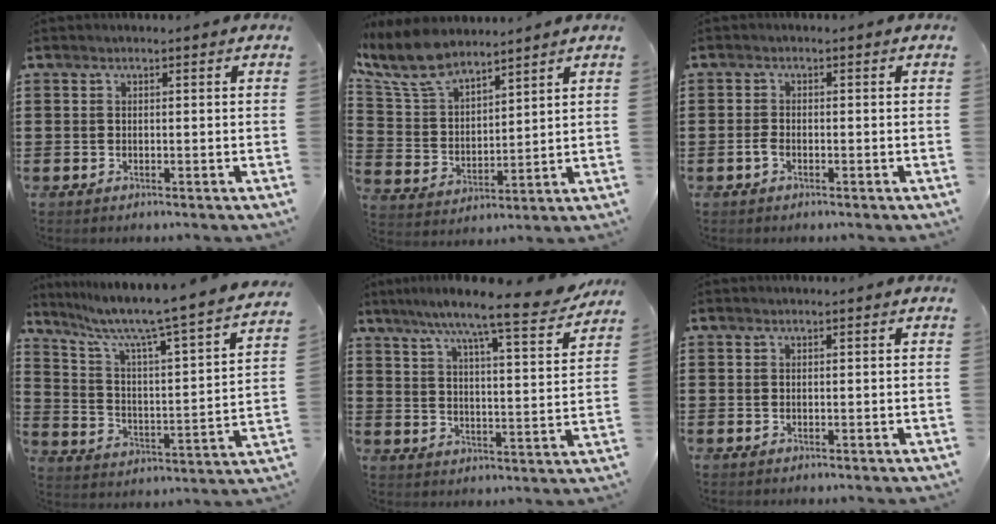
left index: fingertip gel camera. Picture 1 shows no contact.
{"total": 8.8, "force": [7.5, 2.8, 3.7], "torque": [-0.103, -0.022, 0.140]}
{"total": 1.4, "force": [-0.6, 0.6, 1.1], "torque": [-0.030, -0.002, -0.015]}
{"total": 6.7, "force": [5.5, -0.1, 3.8], "torque": [-0.099, -0.055, 0.082]}
{"total": 9.7, "force": [8.0, -0.2, 5.5], "torque": [-0.120, -0.050, 0.127]}
{"total": 0.0}